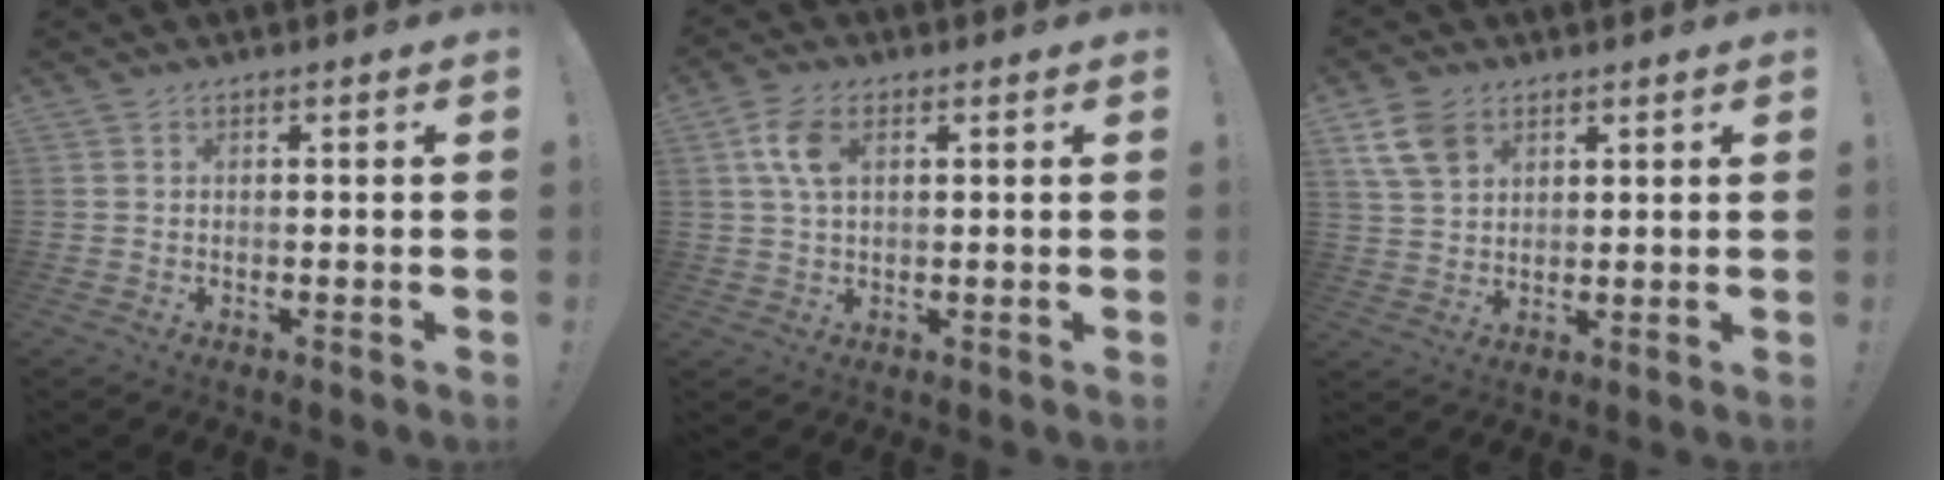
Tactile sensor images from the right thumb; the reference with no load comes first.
{"total": 7.2, "force": [2.1, 4.1, 5.6], "torque": [-0.120, 0.003, 0.039]}
{"total": 8.8, "force": [4.6, 5.8, 4.8], "torque": [-0.096, -0.008, 0.092]}